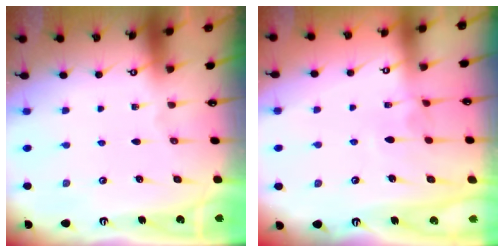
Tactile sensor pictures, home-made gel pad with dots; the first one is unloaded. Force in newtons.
{"total": 3.5, "press": 3.5, "slide": 0.6}